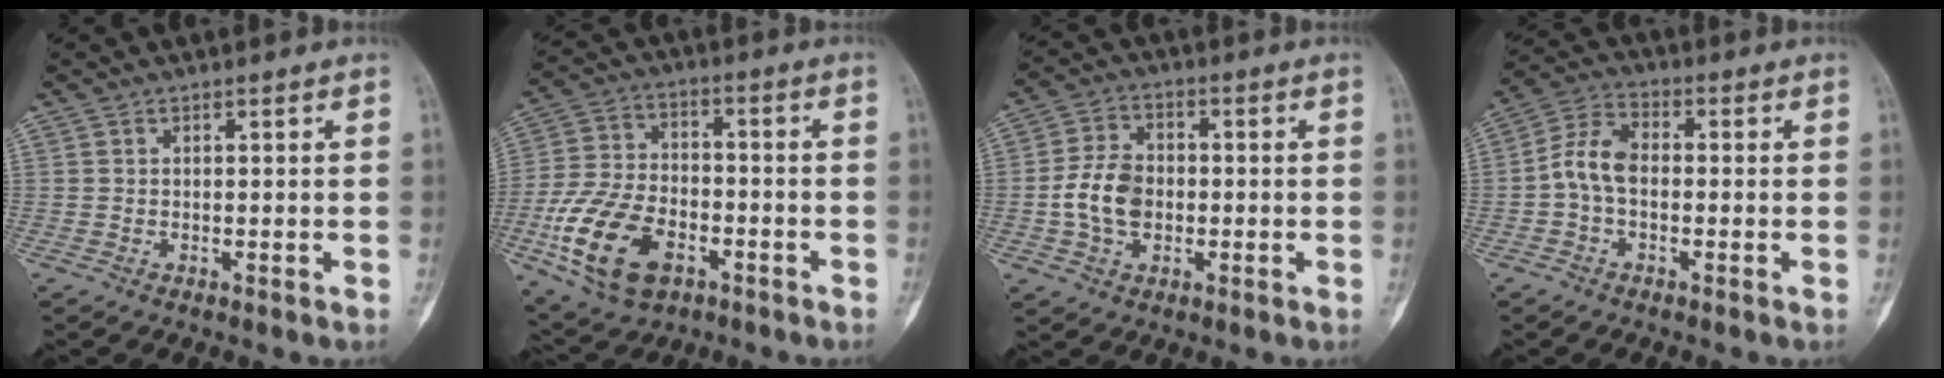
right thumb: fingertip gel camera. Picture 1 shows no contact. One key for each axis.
{"total": 17.0, "fx": -6.6, "fy": 10.4, "fz": 11.8, "tx": -0.219, "ty": 0.022, "tz": -0.116}
{"total": 8.8, "fx": -1.2, "fy": 6.3, "fz": 6.0, "tx": -0.094, "ty": 0.015, "tz": -0.028}
{"total": 7.2, "fx": -1.0, "fy": 4.6, "fz": 5.5, "tx": -0.102, "ty": 0.025, "tz": -0.031}